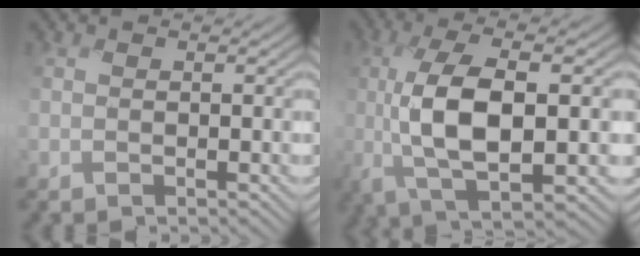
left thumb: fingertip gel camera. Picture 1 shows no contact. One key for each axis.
{"total": 10.9, "fx": -0.7, "fy": 3.9, "fz": 10.2, "tx": -0.203, "ty": 0.000, "tz": -0.017}